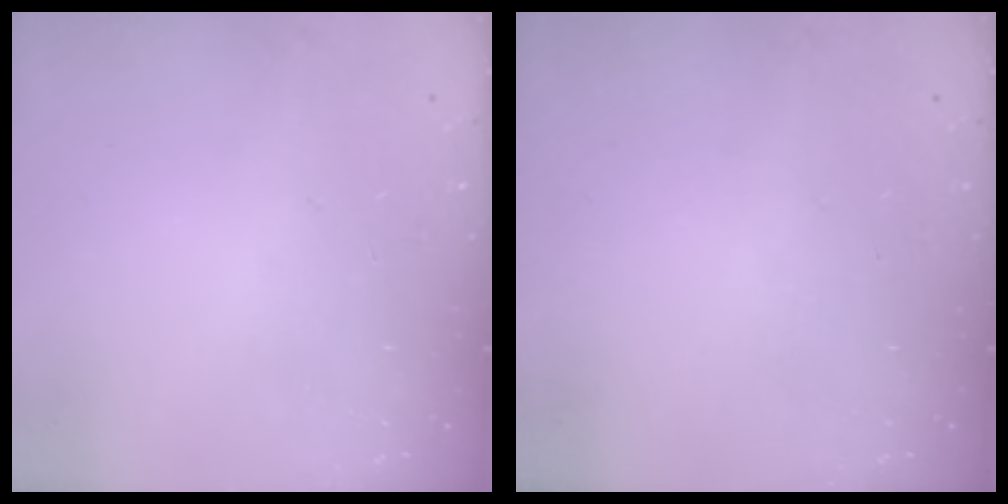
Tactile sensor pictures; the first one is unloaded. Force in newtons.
{"total": 0.0}